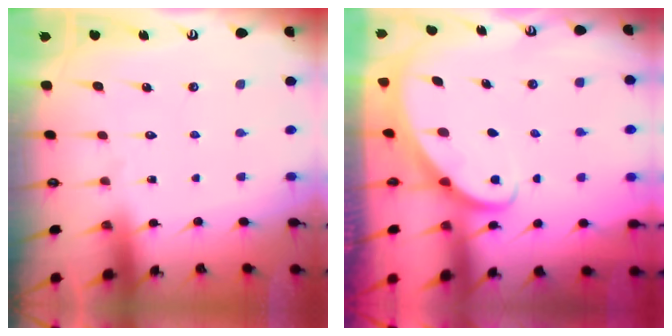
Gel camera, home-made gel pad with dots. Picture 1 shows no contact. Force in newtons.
{"total": 2.3, "press": 2.3, "slide": 0.2}